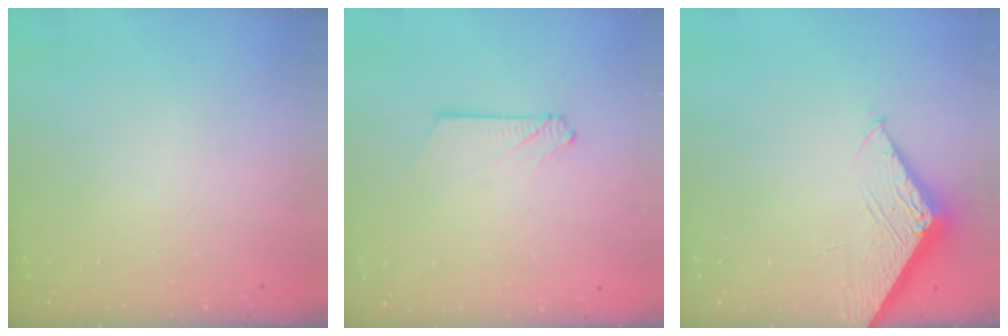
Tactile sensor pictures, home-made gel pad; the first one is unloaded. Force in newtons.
{"total": 3.0, "press": 3.0, "slide": 0.4}
{"total": 6.1, "press": 6.1, "slide": 0.5}